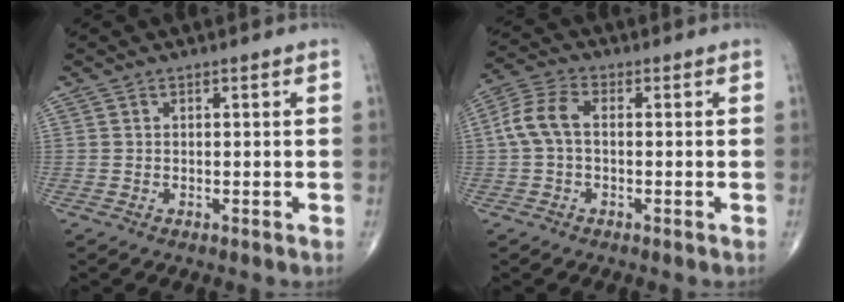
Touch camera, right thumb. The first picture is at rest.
{"total": 6.5, "force": [0.1, 3.8, 5.2], "torque": [-0.118, 0.022, -0.006]}